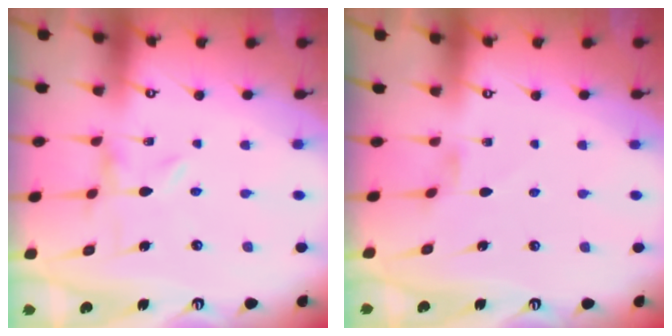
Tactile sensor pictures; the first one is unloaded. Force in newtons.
{"total": 1.7, "press": 1.7, "slide": 0.3}